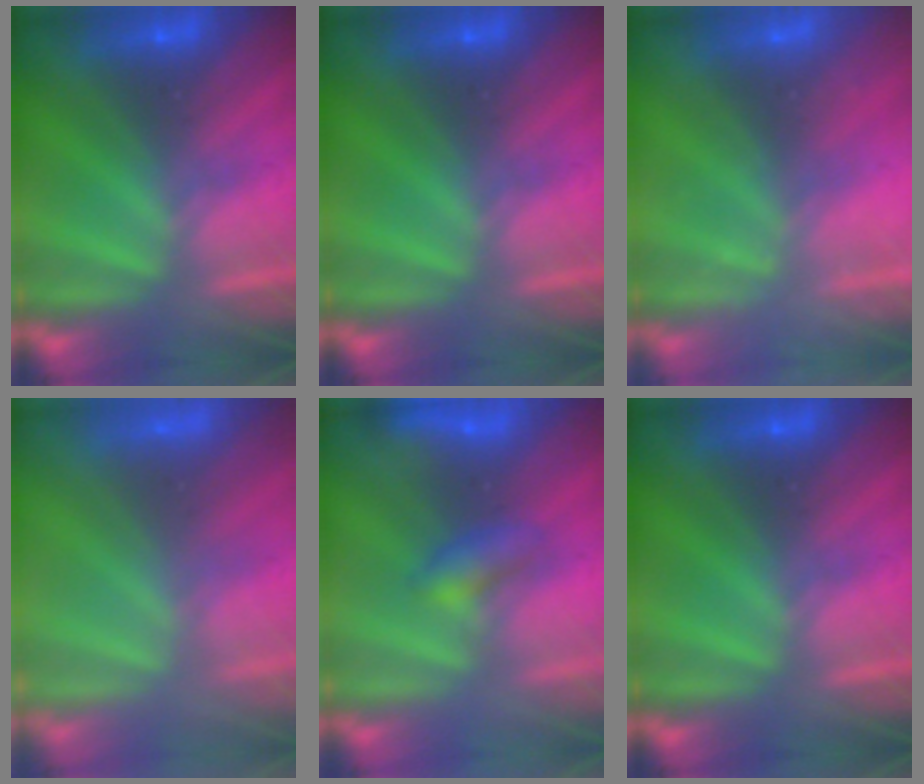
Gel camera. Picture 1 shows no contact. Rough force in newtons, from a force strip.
{"total": 0.0}
{"total": 2.2}
{"total": 3.3}
{"total": 2.1}
{"total": 0.0}